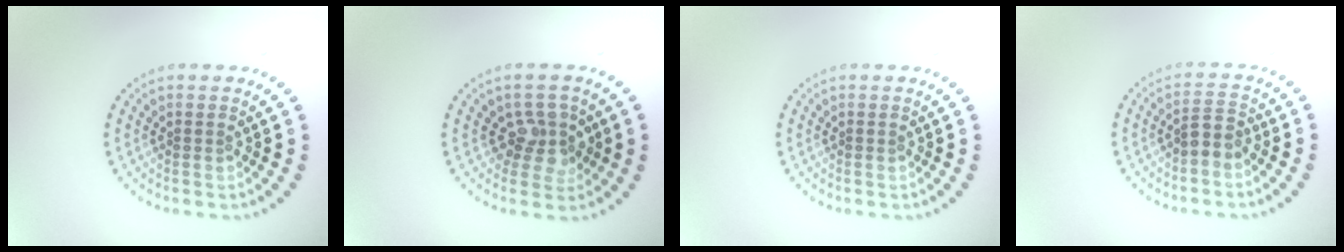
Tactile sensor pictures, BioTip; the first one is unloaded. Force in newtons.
{"total": 2.9, "press": 2.6, "slide": 1.3}
{"total": 0.0}
{"total": 1.7, "press": 1.5, "slide": 0.9}